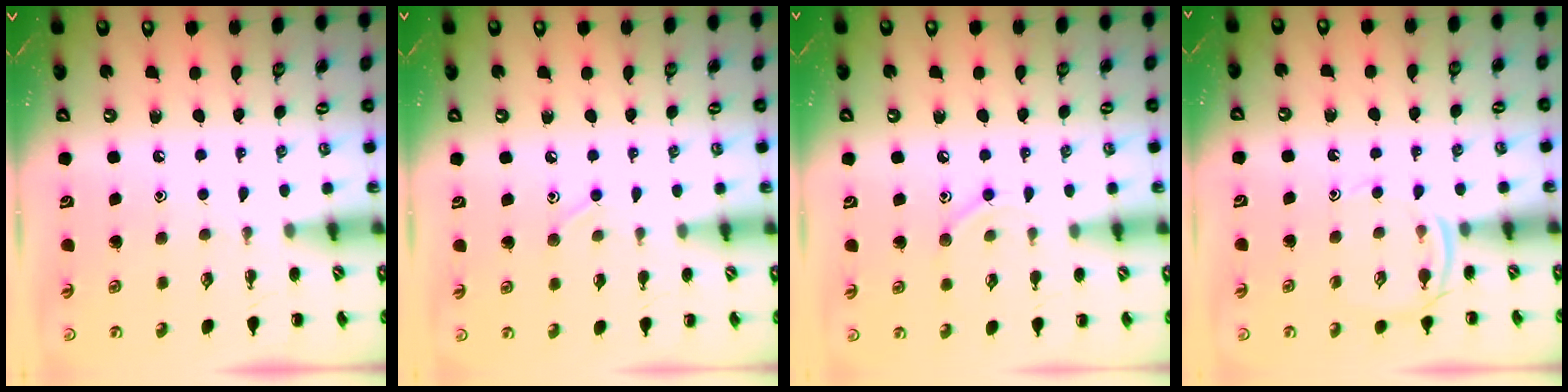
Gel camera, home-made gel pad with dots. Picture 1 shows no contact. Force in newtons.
{"total": 5.3, "press": 4.9, "slide": 2.0}
{"total": 7.2, "press": 7.1, "slide": 1.4}
{"total": 4.0, "press": 3.7, "slide": 1.5}